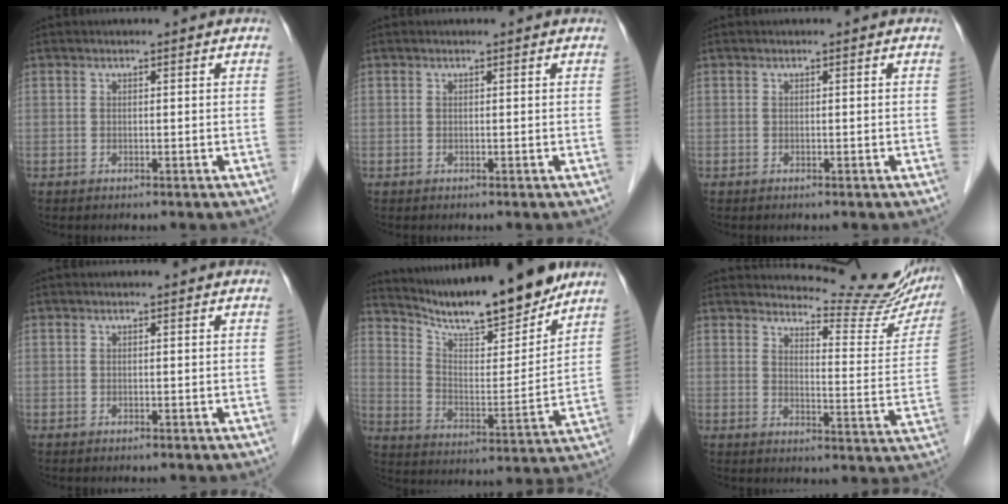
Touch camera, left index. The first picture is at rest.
{"total": 0.6, "force": [0.6, 0.1, 0.1], "torque": [-0.005, 0.004, 0.006]}
{"total": 0.0}
{"total": 0.0}
{"total": 17.5, "force": [15.6, 1.8, 7.7], "torque": [-0.128, -0.018, 0.248]}
{"total": 16.0, "force": [15.4, 1.8, 3.9], "torque": [-0.046, -0.082, 0.169]}